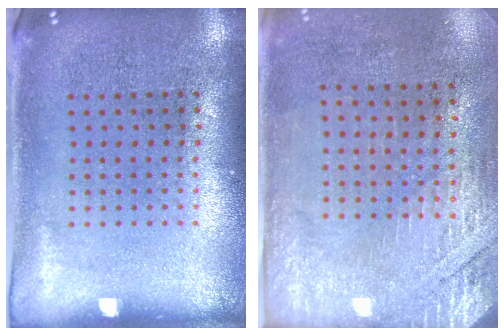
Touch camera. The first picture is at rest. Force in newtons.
{"total": 2.7, "press": 2.3, "slide": 1.4}